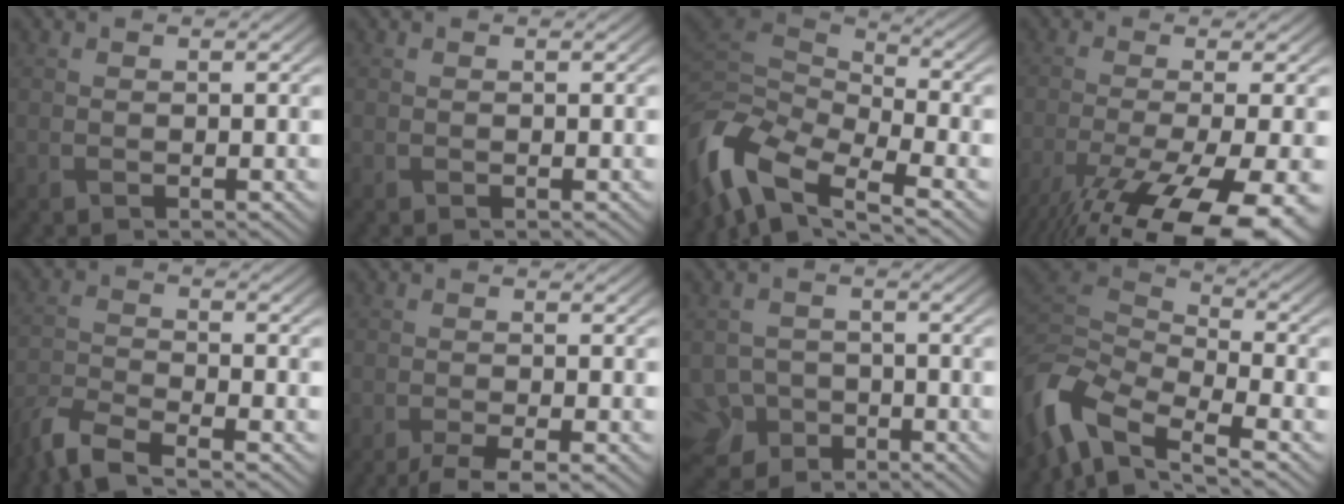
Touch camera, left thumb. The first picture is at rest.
{"total": 0.0}
{"total": 11.0, "force": [-6.7, 5.0, 7.2], "torque": [-0.174, -0.016, -0.129]}
{"total": 15.4, "force": [-9.8, 3.8, 11.3], "torque": [-0.199, -0.045, -0.140]}
{"total": 6.0, "force": [-5.1, 1.2, 3.1], "torque": [-0.072, -0.011, -0.110]}
{"total": 4.1, "force": [-2.9, 0.7, 2.9], "torque": [-0.044, 0.001, -0.052]}
{"total": 5.5, "force": [-3.5, 3.9, 1.8], "torque": [-0.038, -0.012, -0.069]}
{"total": 9.8, "force": [-6.0, 4.1, 6.6], "torque": [-0.152, -0.011, -0.130]}